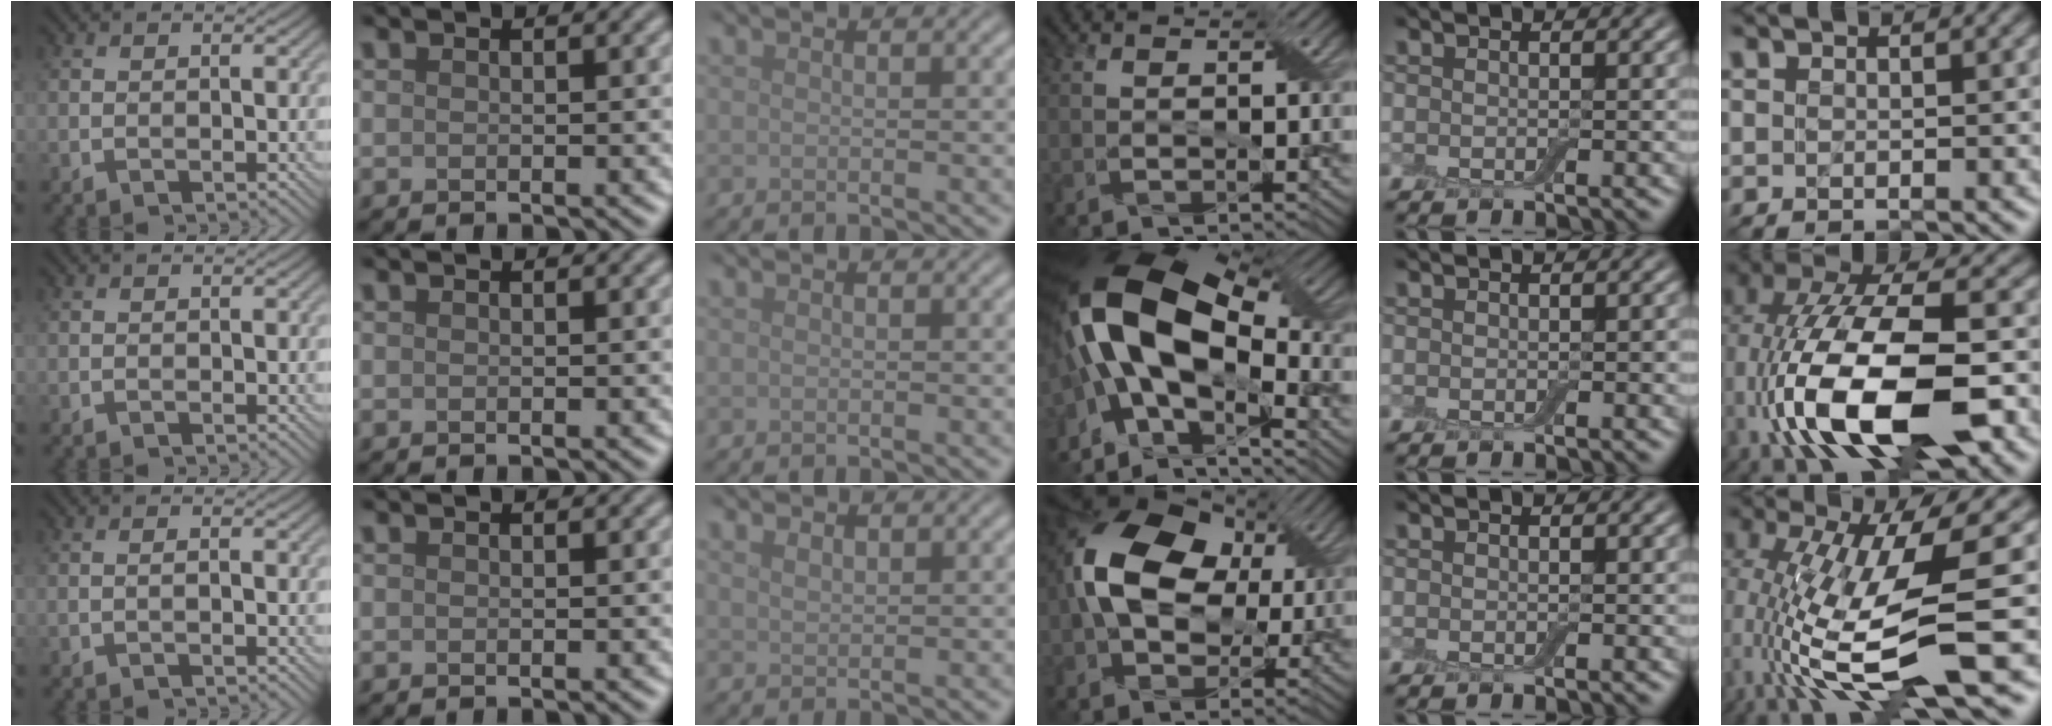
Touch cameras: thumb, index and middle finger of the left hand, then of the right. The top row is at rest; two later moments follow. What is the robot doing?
{"motion": "extract", "object": "airpods case & airpods"}